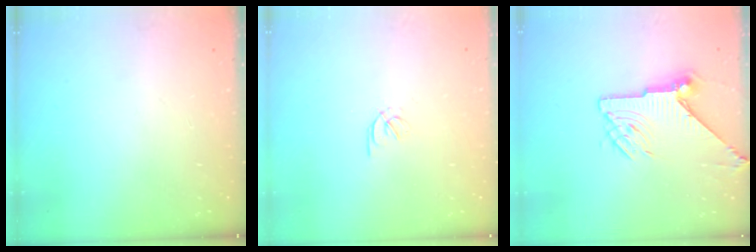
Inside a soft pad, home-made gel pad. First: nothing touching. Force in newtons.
{"total": 1.7, "press": 1.6, "slide": 0.6}
{"total": 11.3, "press": 11.3, "slide": 0.9}